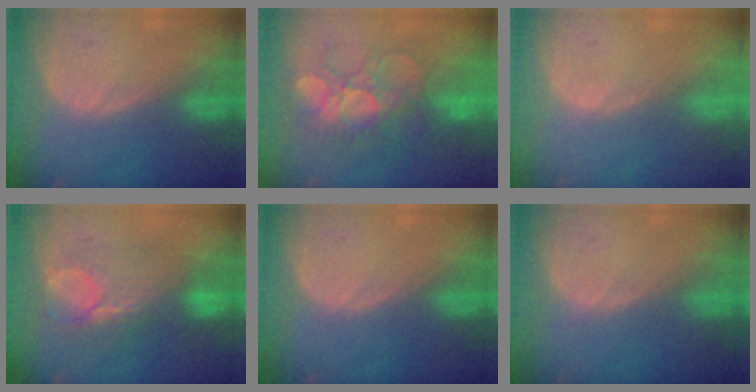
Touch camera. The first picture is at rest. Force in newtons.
{"total": 9.0, "press": 8.6, "slide": 2.5}
{"total": 0.6, "press": 0.1, "slide": 0.6}
{"total": 7.8, "press": 7.6, "slide": 1.8}
{"total": 0.0}
{"total": 0.0}